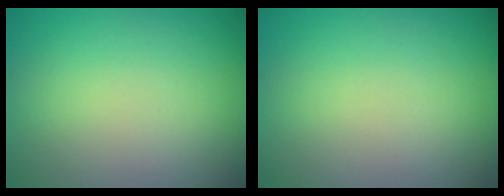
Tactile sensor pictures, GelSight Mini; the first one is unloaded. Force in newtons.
{"total": 0.0}